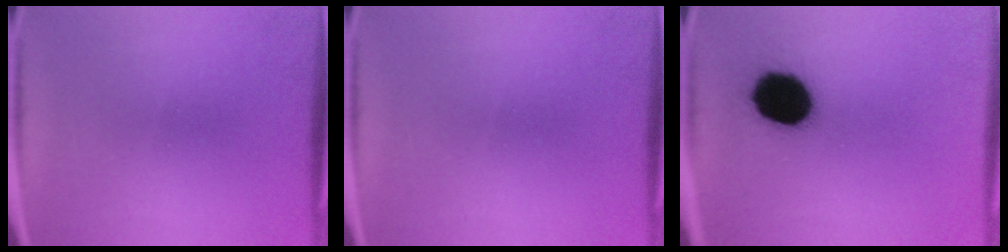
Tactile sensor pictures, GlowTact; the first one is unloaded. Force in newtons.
{"total": 0.0}
{"total": 16.2}